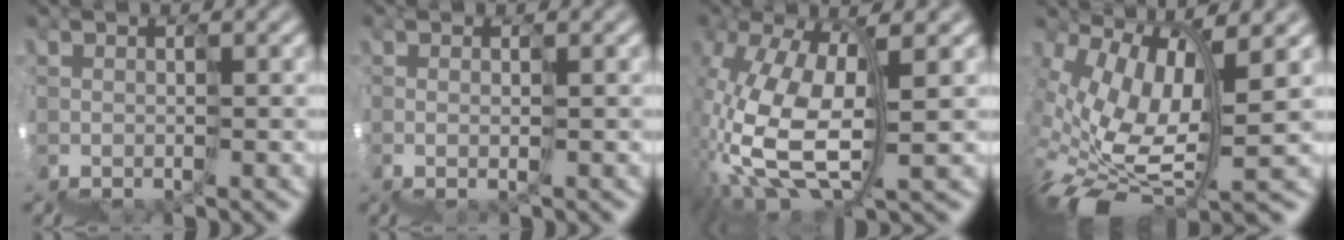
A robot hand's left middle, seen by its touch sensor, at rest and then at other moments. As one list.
[{"total": 2.2, "force": [0.0, 0.9, 2.1], "torque": [-0.014, 0.002, 0.004]}, {"total": 7.1, "force": [0.1, 3.1, 6.4], "torque": [-0.168, 0.010, 0.006]}, {"total": 7.0, "force": [0.2, 2.3, 6.6], "torque": [-0.160, 0.000, 0.019]}]